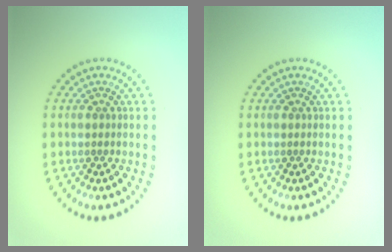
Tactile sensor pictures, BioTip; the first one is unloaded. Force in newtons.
{"total": 0.0}